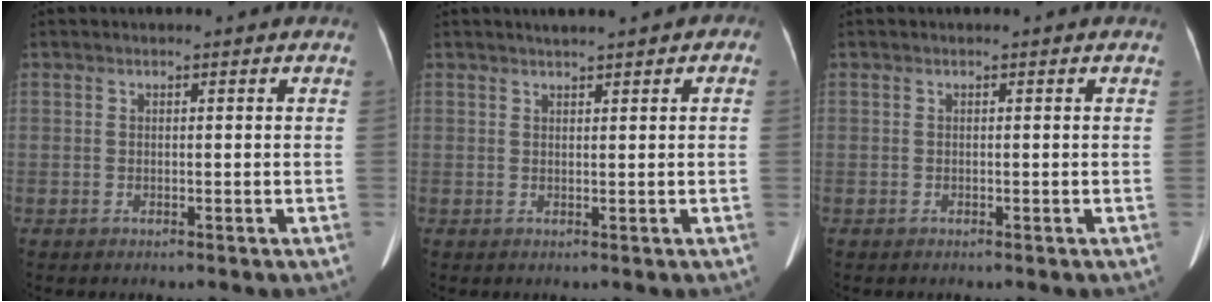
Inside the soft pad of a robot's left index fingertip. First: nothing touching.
{"total": 2.9, "force": [1.6, 1.0, 2.2], "torque": [-0.032, 0.016, 0.023]}
{"total": 0.0}